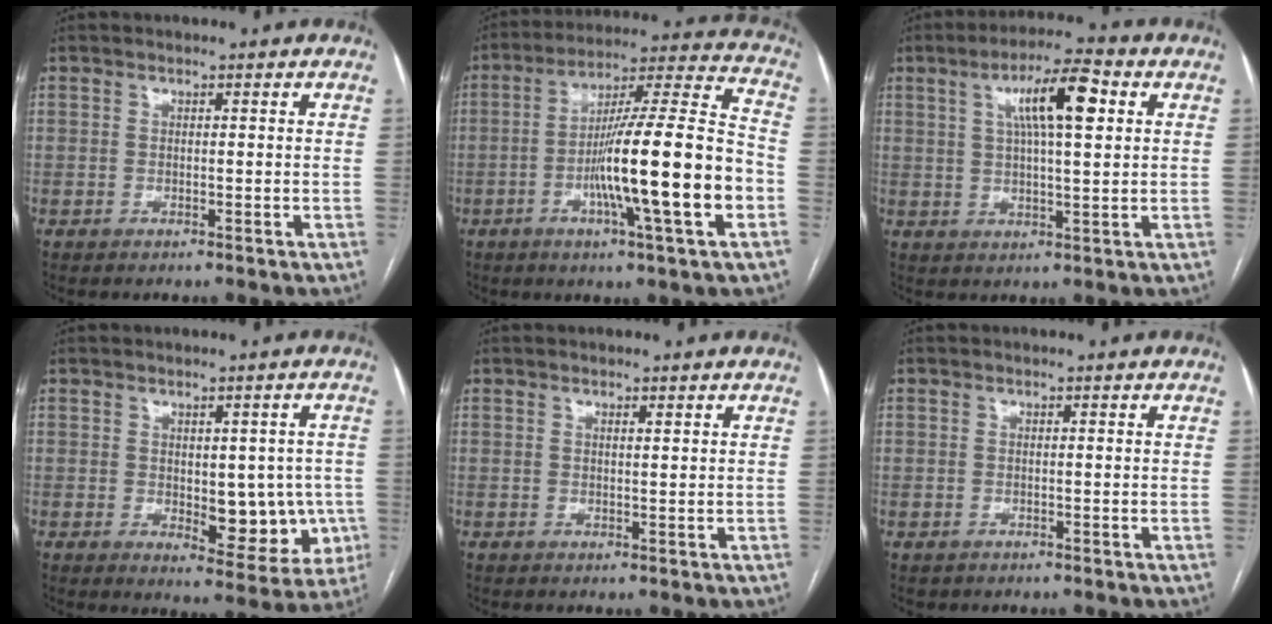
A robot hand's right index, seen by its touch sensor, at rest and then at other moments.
{"total": 20.1, "force": [-5.3, 0.3, 19.4], "torque": [-0.299, 0.004, -0.086]}
{"total": 9.8, "force": [3.3, 1.5, 9.1], "torque": [-0.156, 0.019, 0.054]}
{"total": 9.8, "force": [-1.1, 4.8, 8.5], "torque": [-0.087, 0.006, -0.001]}
{"total": 0.7, "force": [0.5, 0.0, 0.5], "torque": [-0.009, -0.002, 0.008]}
{"total": 0.9, "force": [-0.4, 0.8, -0.1], "torque": [-0.005, 0.006, -0.005]}